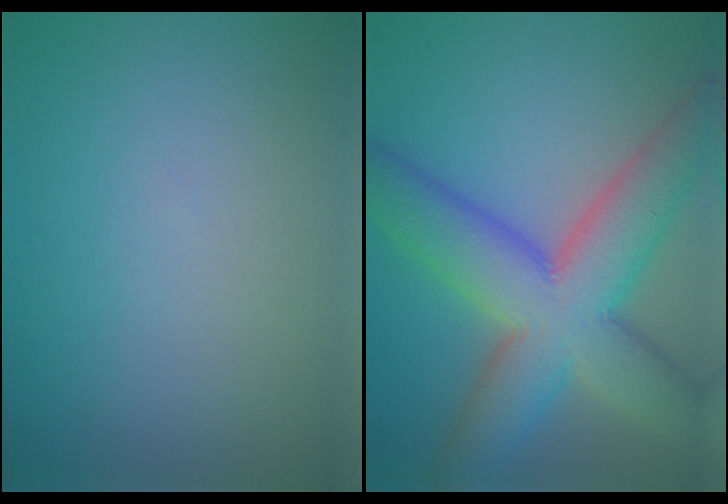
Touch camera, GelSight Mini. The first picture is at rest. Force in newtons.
{"total": 11.3, "press": 11.3, "slide": 0.6}